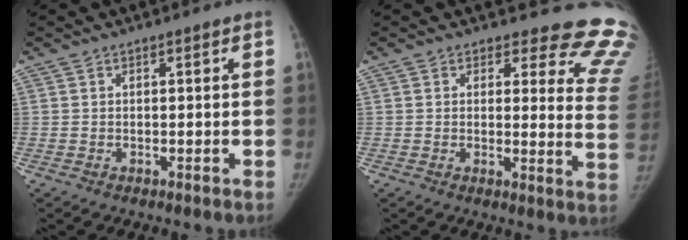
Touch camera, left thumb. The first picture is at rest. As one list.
[{"total": 15.2, "force": [14.3, 4.8, 2.2], "torque": [0.035, -0.142, 0.117]}]